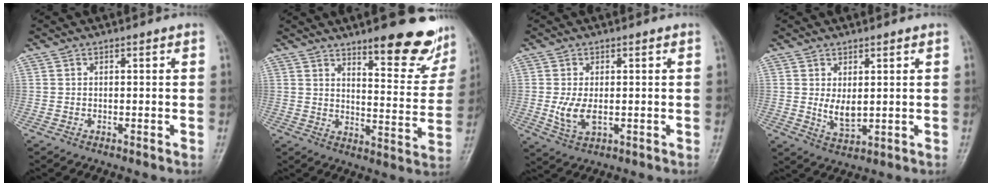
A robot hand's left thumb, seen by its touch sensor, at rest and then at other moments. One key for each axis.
{"total": 15.9, "fx": 11.2, "fy": 4.5, "fz": 10.4, "tx": -0.089, "ty": -0.080, "tz": 0.152}
{"total": 5.2, "fx": -0.2, "fy": 2.9, "fz": 4.4, "tx": -0.089, "ty": -0.013, "tz": 0.001}
{"total": 4.8, "fx": 1.1, "fy": 2.4, "fz": 4.0, "tx": -0.062, "ty": -0.018, "tz": 0.028}